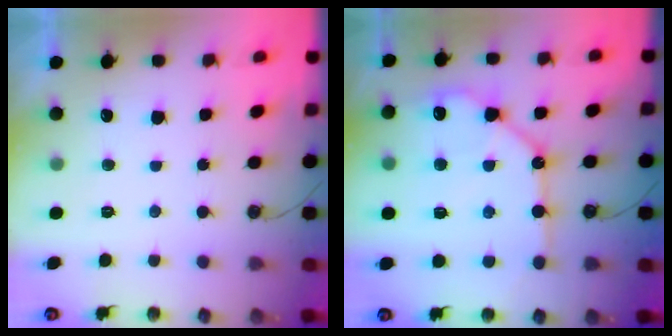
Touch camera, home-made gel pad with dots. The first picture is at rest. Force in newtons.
{"total": 15.6, "press": 15.5, "slide": 1.8}